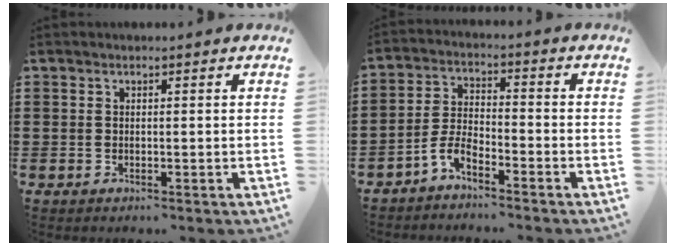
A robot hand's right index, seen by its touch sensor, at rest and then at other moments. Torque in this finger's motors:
{"motor_torque": [0.13, 0.33, 0.12, 0.10]}